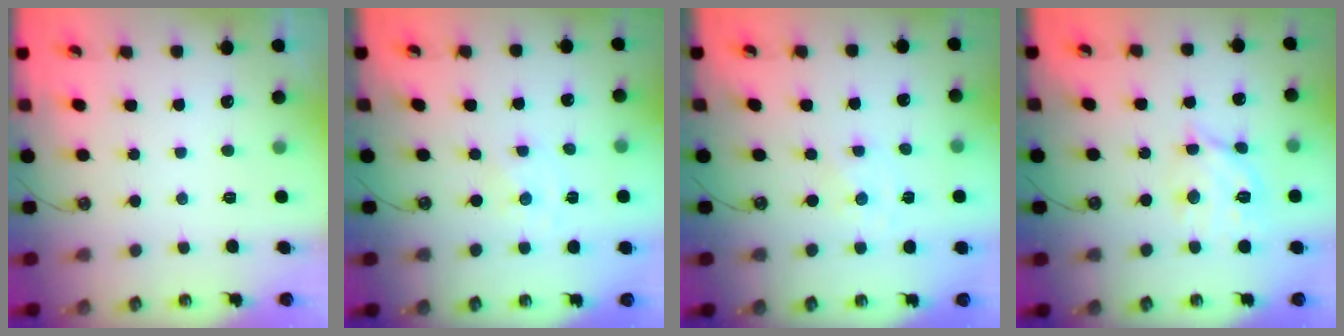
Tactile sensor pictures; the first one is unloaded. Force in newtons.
{"total": 0.0}
{"total": 0.0}
{"total": 12.6, "press": 12.5, "slide": 1.0}